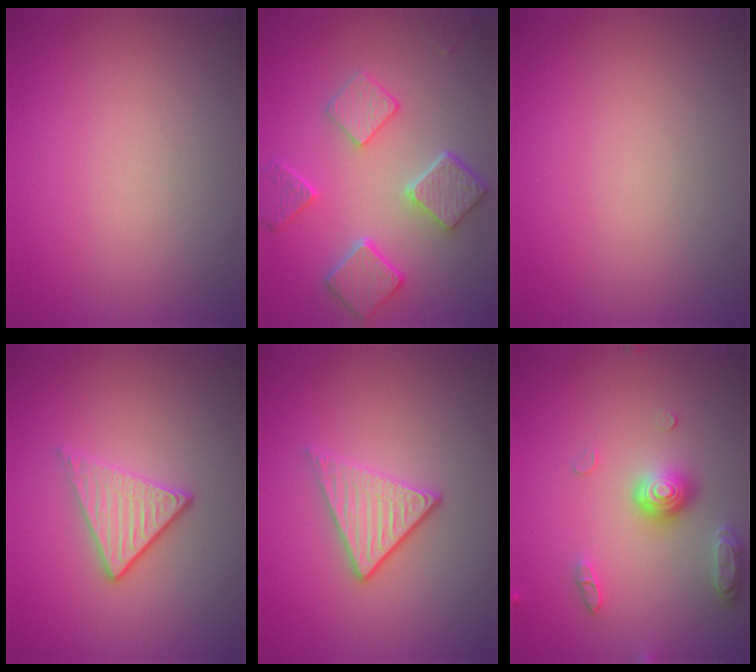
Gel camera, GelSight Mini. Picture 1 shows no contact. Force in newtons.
{"total": 5.5, "press": 4.4, "slide": 3.2}
{"total": 0.0}
{"total": 2.8, "press": 2.6, "slide": 1.1}
{"total": 2.8, "press": 2.7, "slide": 0.8}
{"total": 3.8, "press": 3.0, "slide": 2.3}